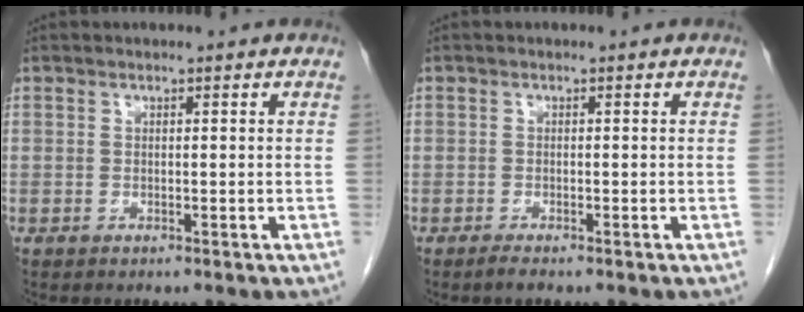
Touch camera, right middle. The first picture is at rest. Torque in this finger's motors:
{"motor_torque": [0.35, -0.25, -0.01, -0.01]}